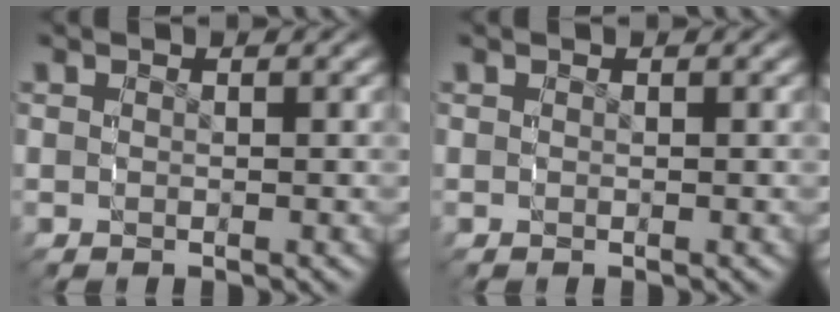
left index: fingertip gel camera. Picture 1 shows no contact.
{"total": 0.0}